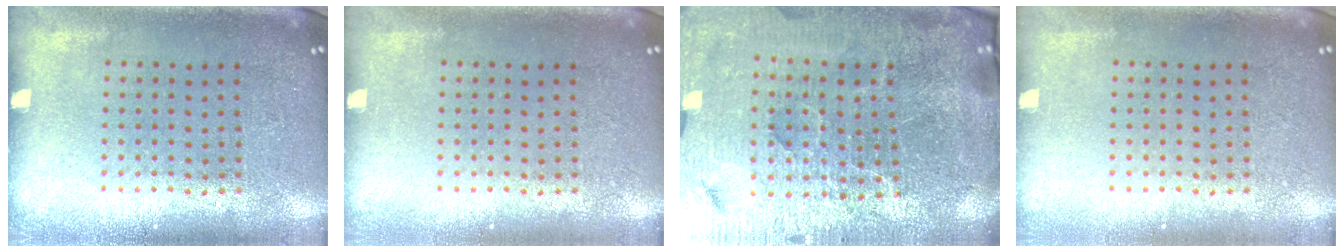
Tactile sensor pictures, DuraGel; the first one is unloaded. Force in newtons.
{"total": 0.0}
{"total": 5.9, "press": 5.4, "slide": 2.4}
{"total": 0.0}